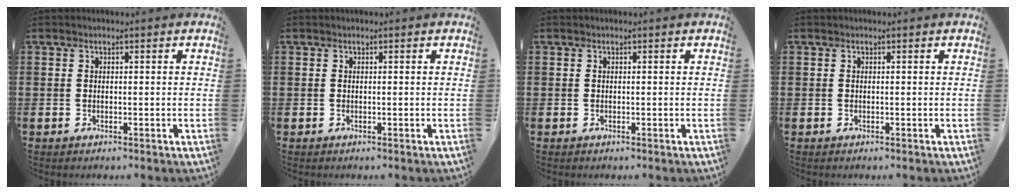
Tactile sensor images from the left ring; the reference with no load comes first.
{"total": 0.0}
{"total": 0.0}
{"total": 0.0}